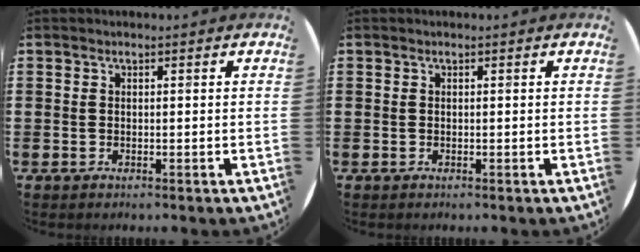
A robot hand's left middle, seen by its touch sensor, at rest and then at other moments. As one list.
[{"total": 0.0}]